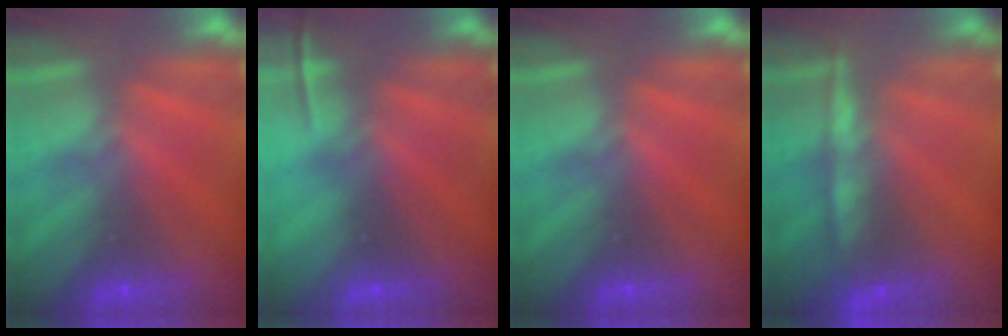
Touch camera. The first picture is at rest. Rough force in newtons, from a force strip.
{"total": 1.7}
{"total": 0.0}
{"total": 7.6}